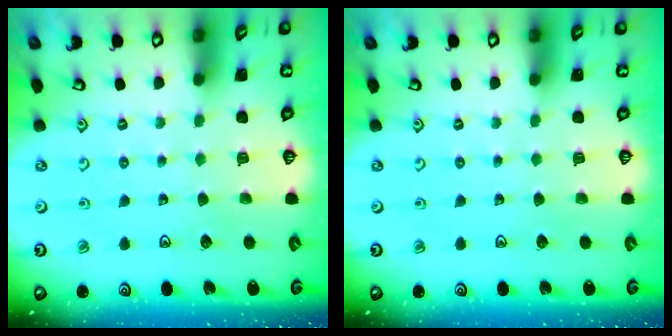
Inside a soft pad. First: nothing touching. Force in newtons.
{"total": 0.0}